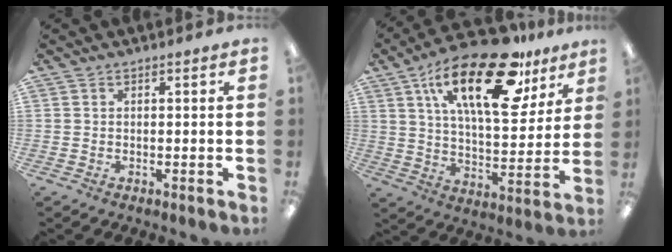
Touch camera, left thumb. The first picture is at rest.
{"total": 26.1, "force": [14.5, 10.9, 18.7], "torque": [-0.294, -0.062, 0.241]}